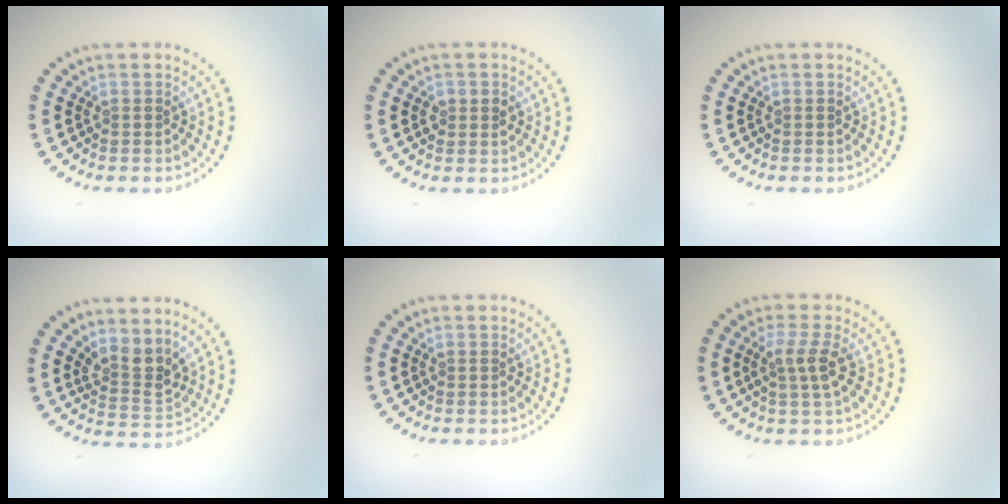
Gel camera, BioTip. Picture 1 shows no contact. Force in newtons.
{"total": 1.5, "press": 1.5, "slide": 0.2}
{"total": 0.0}
{"total": 2.8, "press": 2.0, "slide": 2.0}
{"total": 0.0}
{"total": 2.4, "press": 2.1, "slide": 1.0}